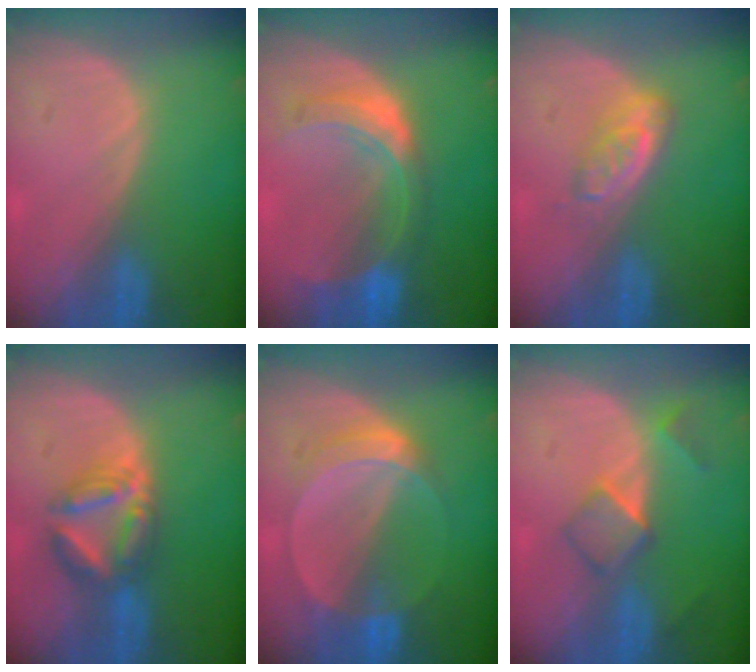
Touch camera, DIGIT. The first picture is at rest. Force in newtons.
{"total": 8.1, "press": 7.2, "slide": 3.7}
{"total": 4.4, "press": 4.1, "slide": 1.6}
{"total": 6.4, "press": 6.4, "slide": 0.3}
{"total": 5.8, "press": 5.3, "slide": 2.3}
{"total": 5.2, "press": 4.6, "slide": 2.5}